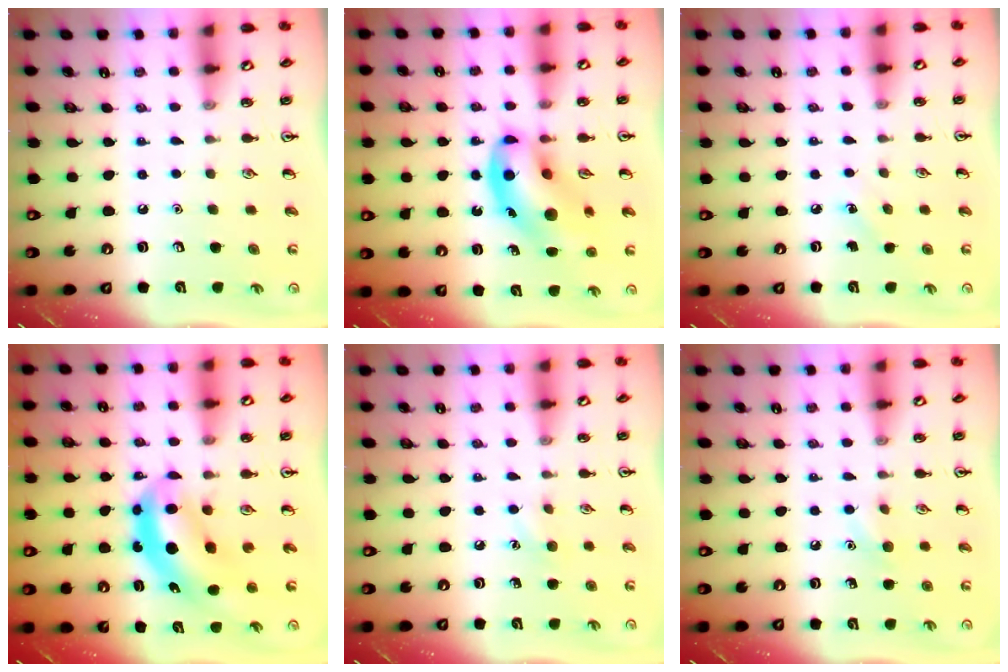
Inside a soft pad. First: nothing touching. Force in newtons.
{"total": 14.0, "press": 13.5, "slide": 3.5}
{"total": 3.6, "press": 3.4, "slide": 1.3}
{"total": 6.9, "press": 6.6, "slide": 1.9}
{"total": 6.5, "press": 6.2, "slide": 2.0}
{"total": 6.0, "press": 5.8, "slide": 1.8}